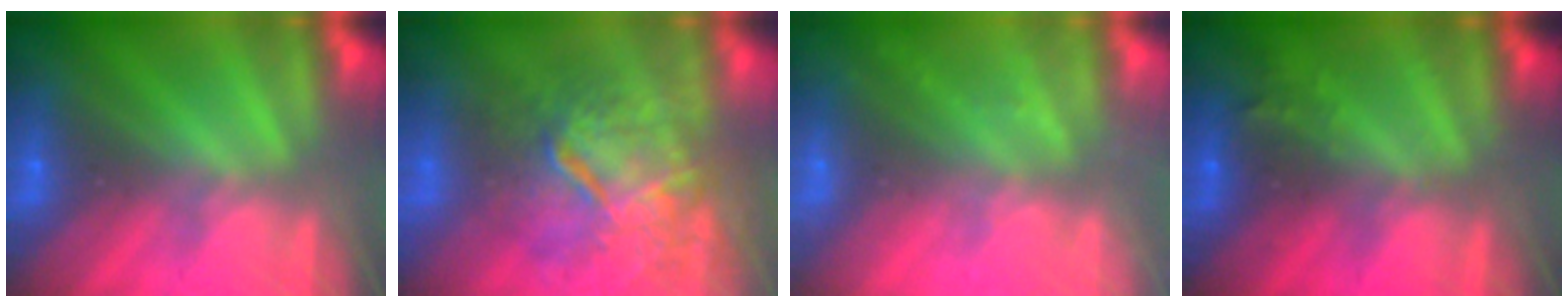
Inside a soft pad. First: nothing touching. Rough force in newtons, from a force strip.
{"total": 9.7}
{"total": 2.2}
{"total": 2.8}